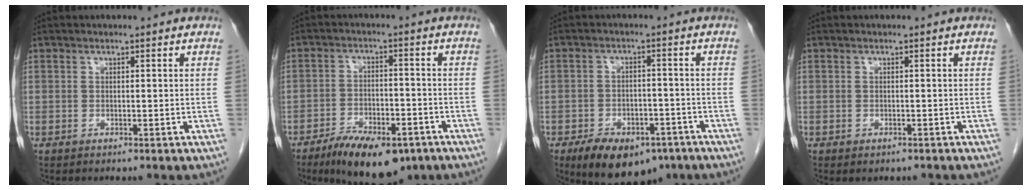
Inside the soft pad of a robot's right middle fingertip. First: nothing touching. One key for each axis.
{"total": 12.0, "fx": -8.4, "fy": 4.7, "fz": 7.3, "tx": -0.109, "ty": -0.005, "tz": -0.131}
{"total": 12.2, "fx": -8.1, "fy": 6.4, "fz": 6.4, "tx": -0.101, "ty": 0.003, "tz": -0.120}
{"total": 1.2, "fx": -1.0, "fy": 0.6, "fz": 0.4, "tx": -0.007, "ty": -0.001, "tz": -0.011}